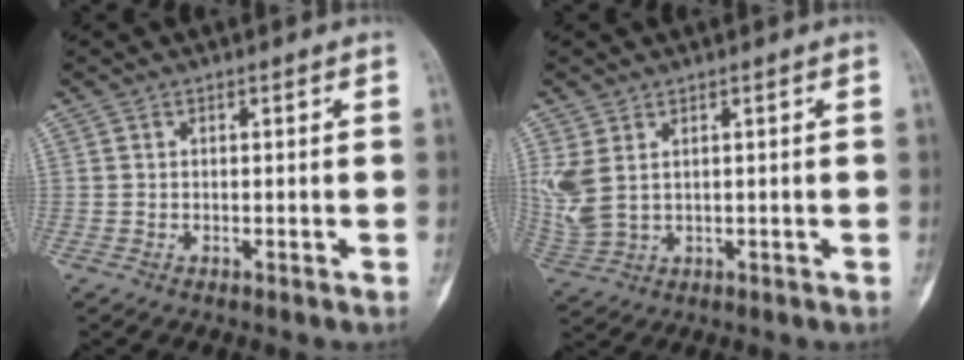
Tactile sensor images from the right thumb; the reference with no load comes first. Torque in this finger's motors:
{"motor_torque": [-0.18, 0.03, 0.86, 0.22, 0.25]}